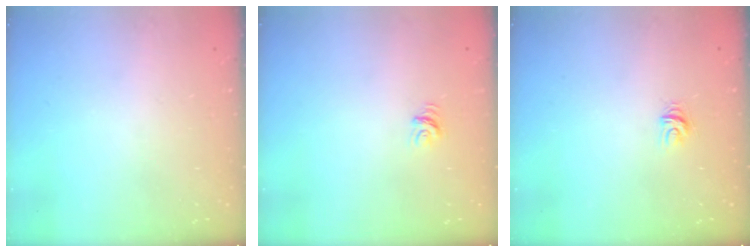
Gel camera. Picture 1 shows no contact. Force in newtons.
{"total": 4.5, "press": 4.5, "slide": 0.3}
{"total": 4.3, "press": 4.3, "slide": 0.4}